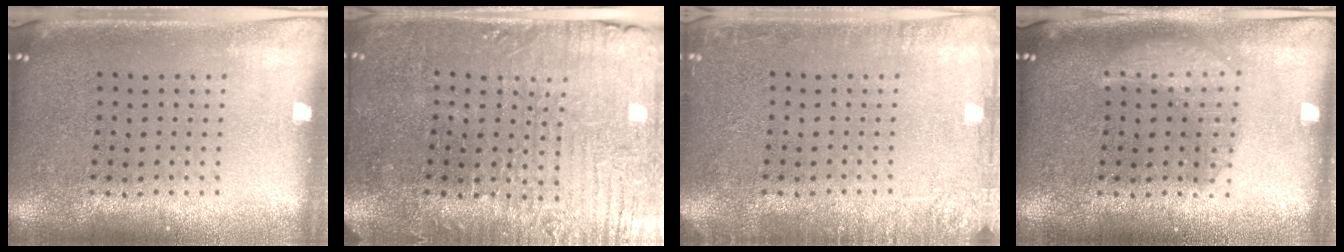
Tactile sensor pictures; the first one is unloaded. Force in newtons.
{"total": 3.9, "press": 3.8, "slide": 0.8}
{"total": 2.4, "press": 2.3, "slide": 0.3}
{"total": 2.3, "press": 2.3, "slide": 0.3}